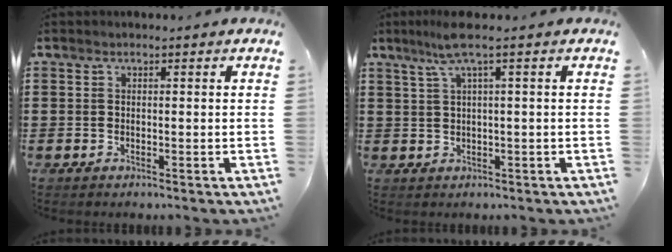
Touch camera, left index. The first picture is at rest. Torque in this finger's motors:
{"motor_torque": [0.76, -0.54, 0.13, 0.05]}